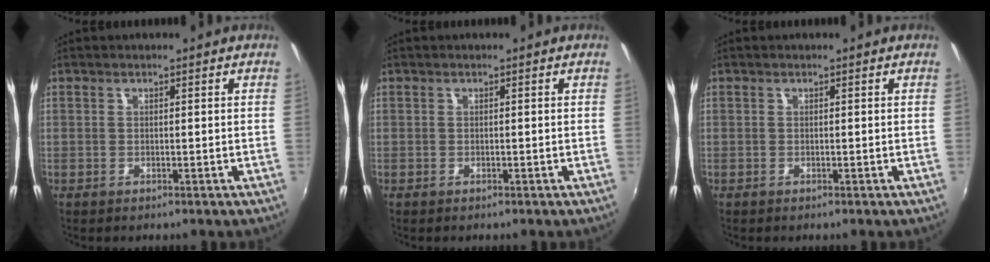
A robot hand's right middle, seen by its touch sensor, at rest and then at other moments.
{"total": 0.0}
{"total": 0.0}